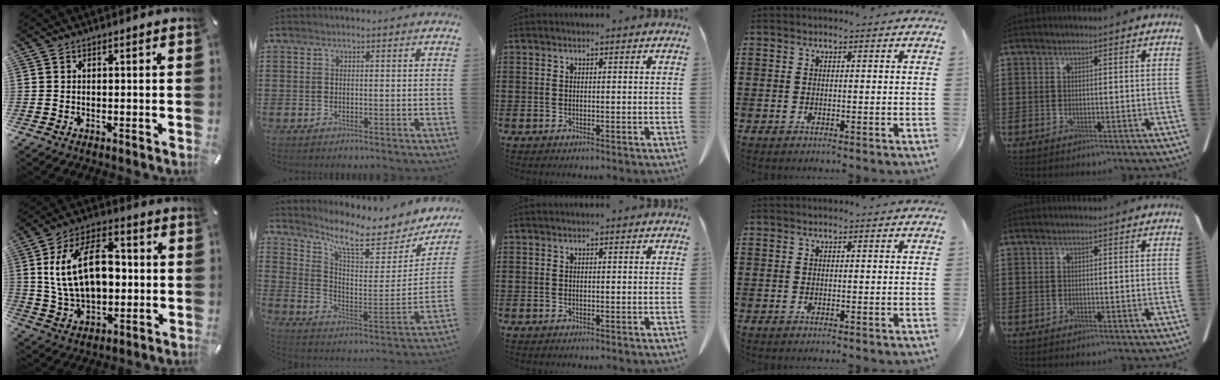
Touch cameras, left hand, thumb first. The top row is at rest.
{"thumb": {"total": 17.9, "force": [2.0, 11.7, 13.4], "torque": [-0.247, 0.011, 0.035]}, "index": {"total": 7.6, "force": [6.2, 1.3, 4.2], "torque": [-0.097, -0.054, 0.096]}}